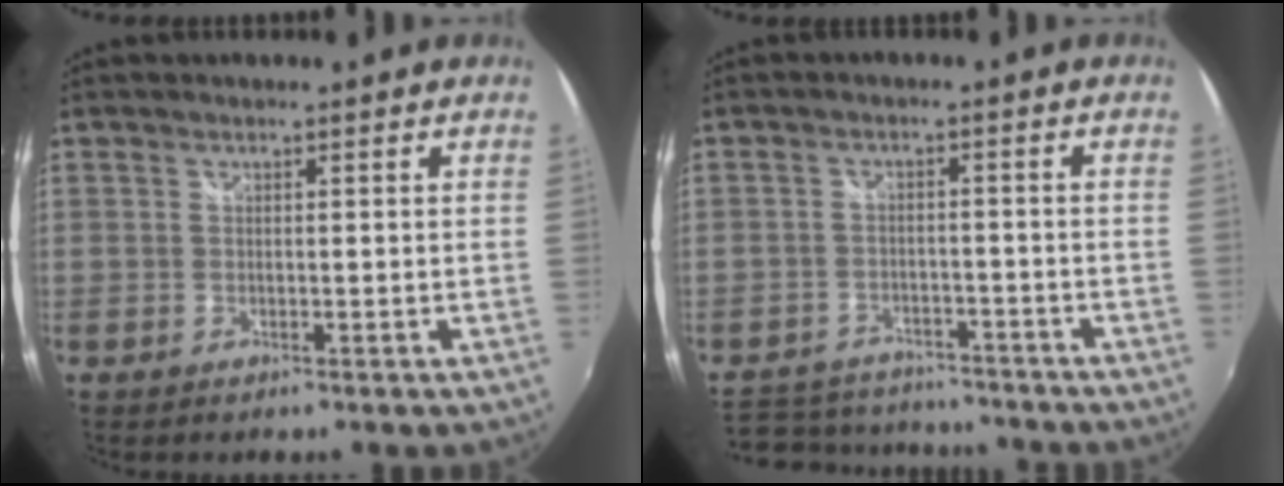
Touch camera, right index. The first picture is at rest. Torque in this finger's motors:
{"motor_torque": [-1.71, -0.43, -1.05, -0.21]}